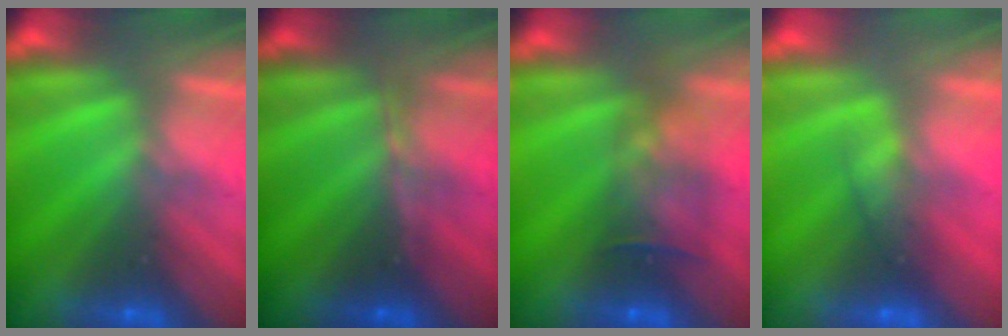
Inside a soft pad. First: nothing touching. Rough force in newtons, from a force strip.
{"total": 2.9}
{"total": 7.9}
{"total": 3.0}